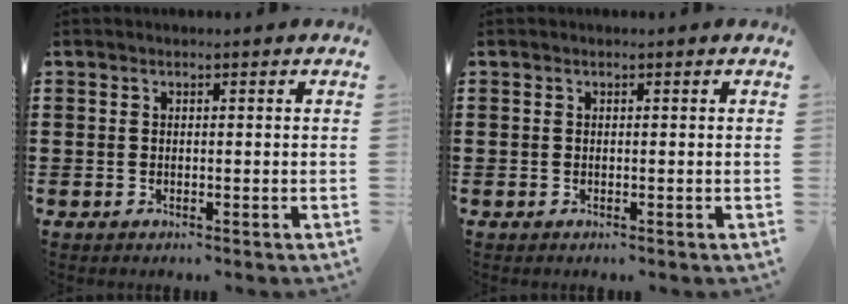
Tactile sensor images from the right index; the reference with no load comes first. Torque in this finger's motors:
{"motor_torque": [0.00, 0.00, 0.00, -0.01]}